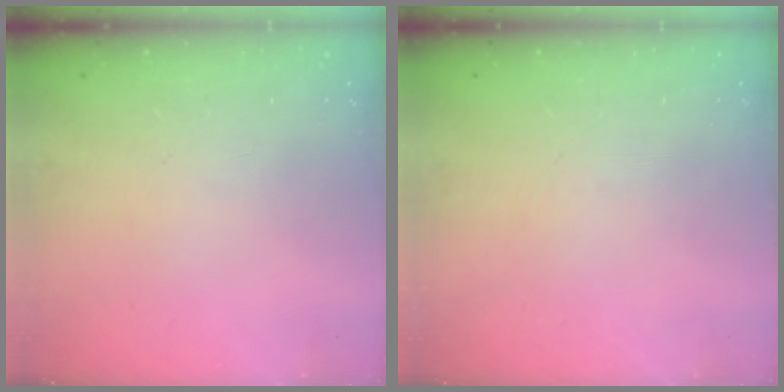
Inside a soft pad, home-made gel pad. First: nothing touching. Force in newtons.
{"total": 0.0}